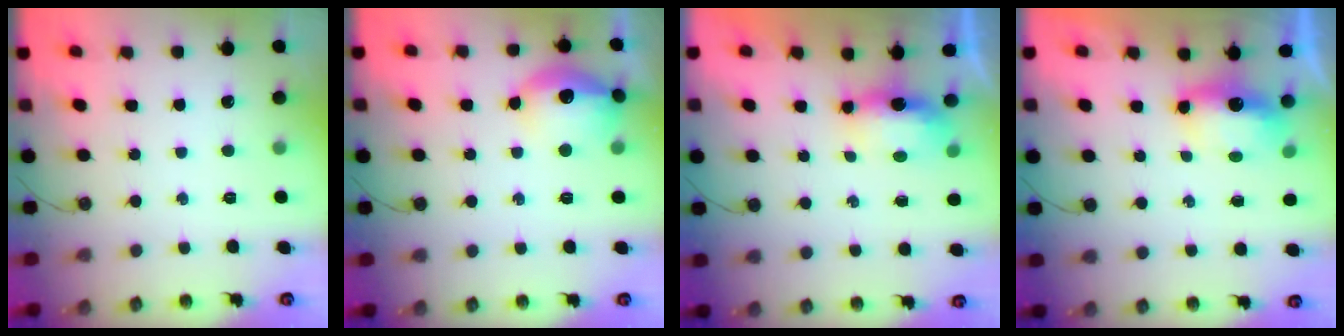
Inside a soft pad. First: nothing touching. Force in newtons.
{"total": 14.6, "press": 14.6, "slide": 1.1}
{"total": 14.3, "press": 8.2, "slide": 11.7}
{"total": 6.2, "press": 6.2, "slide": 0.2}